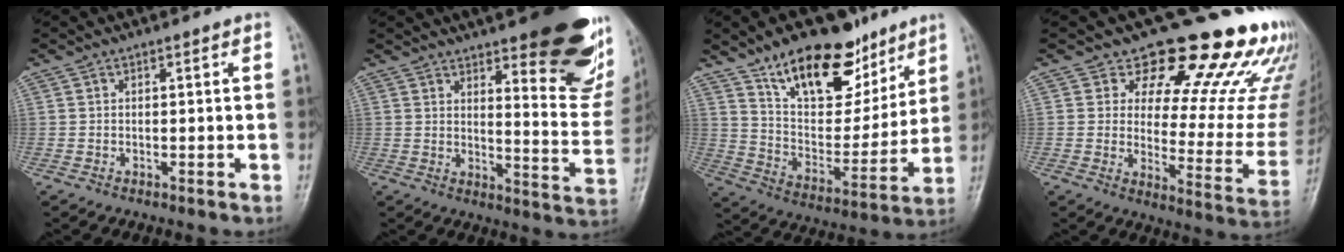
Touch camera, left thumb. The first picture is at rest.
{"total": 24.7, "force": [15.7, 7.1, 17.7], "torque": [-0.193, -0.091, 0.196]}
{"total": 21.1, "force": [13.7, 10.4, 12.3], "torque": [-0.135, -0.068, 0.233]}
{"total": 22.3, "force": [17.6, 8.6, 10.6], "torque": [-0.083, -0.123, 0.211]}